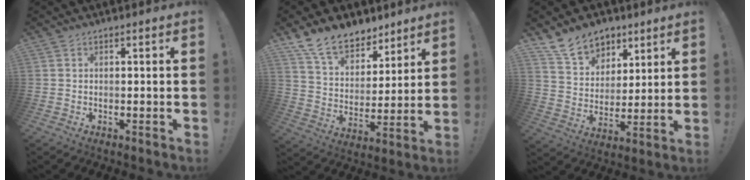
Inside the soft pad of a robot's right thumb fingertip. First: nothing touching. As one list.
[{"total": 13.7, "force": [10.9, 7.0, 4.4], "torque": [-0.092, -0.078, 0.207]}, {"total": 13.5, "force": [9.2, 9.0, 4.1], "torque": [-0.075, -0.059, 0.178]}]